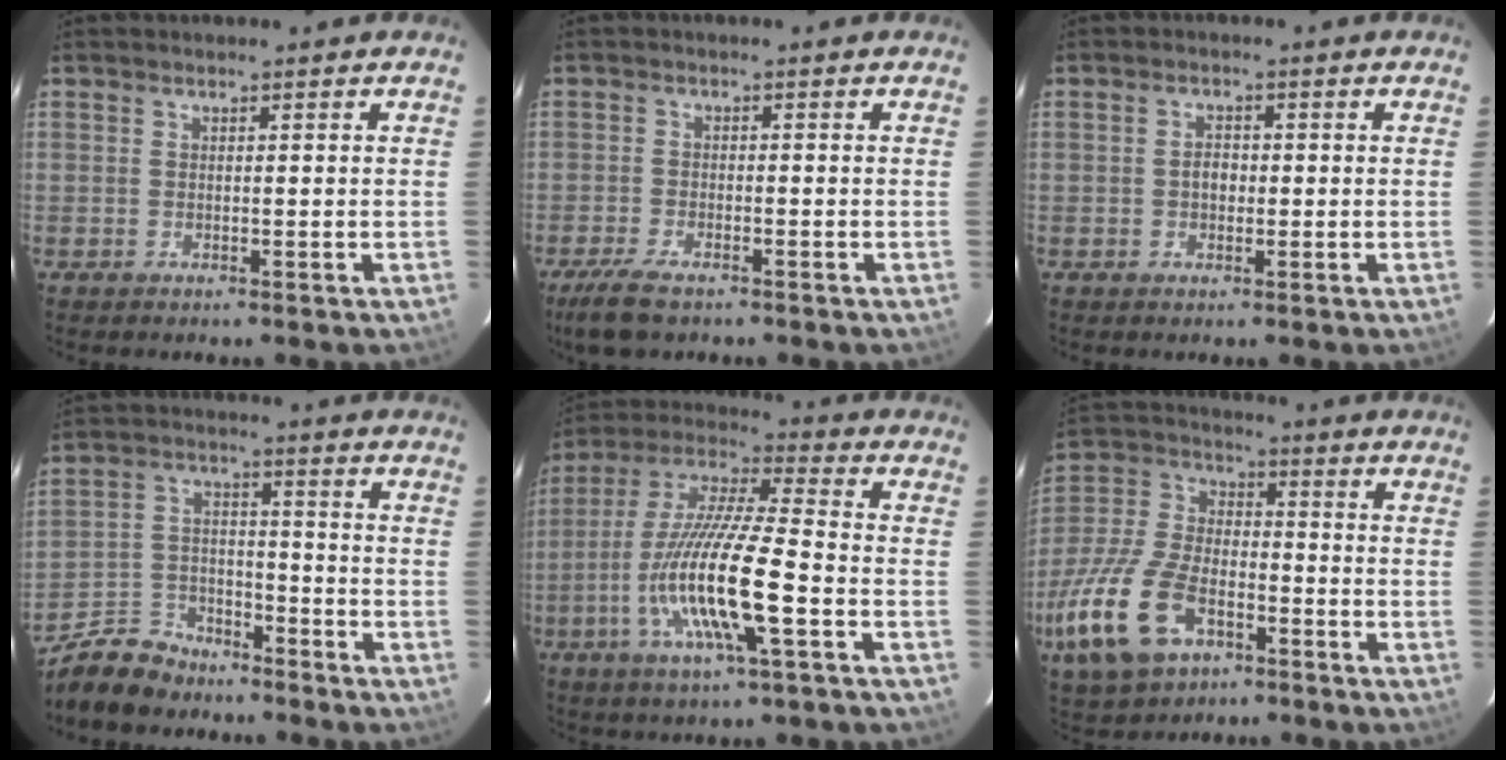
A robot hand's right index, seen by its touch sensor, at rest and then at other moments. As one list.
[{"total": 5.7, "force": [-4.2, 1.7, 3.3], "torque": [-0.092, -0.014, -0.081]}, {"total": 2.2, "force": [-0.2, 1.7, 1.3], "torque": [-0.023, 0.007, -0.005]}, {"total": 11.1, "force": [-9.3, 5.1, 3.3], "torque": [-0.097, 0.012, -0.161]}, {"total": 17.4, "force": [-5.5, 2.1, 16.4], "torque": [-0.327, -0.012, -0.111]}, {"total": 19.8, "force": [-9.8, 10.8, 13.4], "torque": [-0.321, -0.019, -0.181]}]